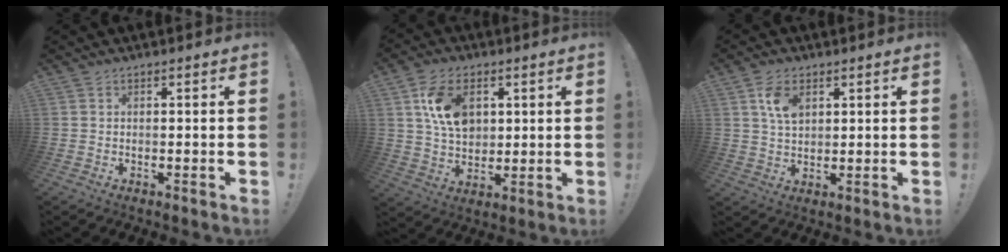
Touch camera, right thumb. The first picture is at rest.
{"total": 12.8, "force": [4.1, 8.9, 8.2], "torque": [-0.141, -0.001, 0.078]}
{"total": 7.0, "force": [2.8, 4.3, 4.7], "torque": [-0.073, -0.006, 0.051]}